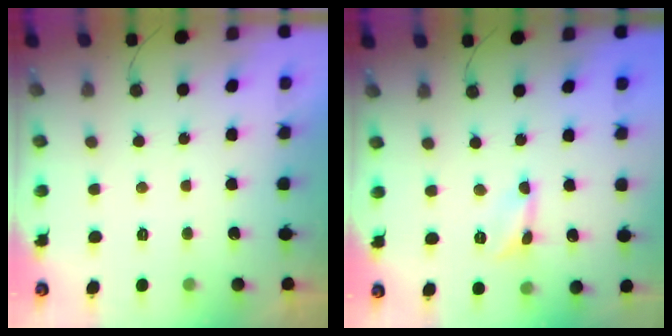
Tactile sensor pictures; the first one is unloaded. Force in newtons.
{"total": 2.6, "press": 2.6, "slide": 0.2}